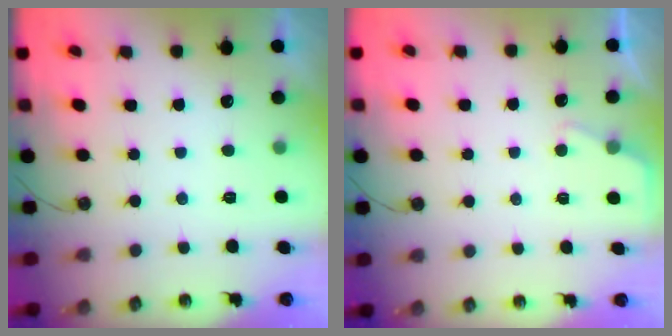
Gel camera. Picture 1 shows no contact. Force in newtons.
{"total": 3.4, "press": 3.3, "slide": 0.5}